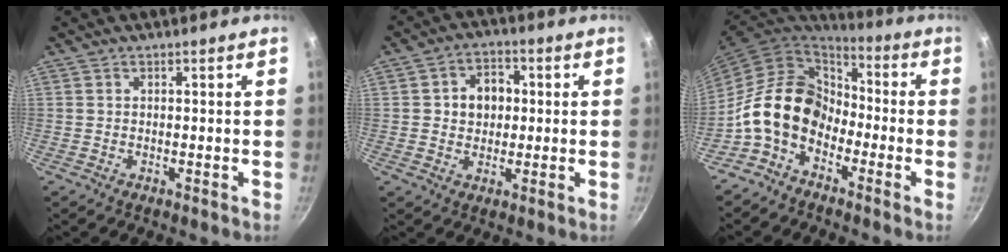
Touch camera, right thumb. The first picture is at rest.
{"total": 7.2, "force": [0.8, 5.9, 4.1], "torque": [-0.030, 0.007, 0.005]}
{"total": 14.3, "force": [-4.9, 10.4, 8.5], "torque": [-0.117, 0.056, -0.116]}